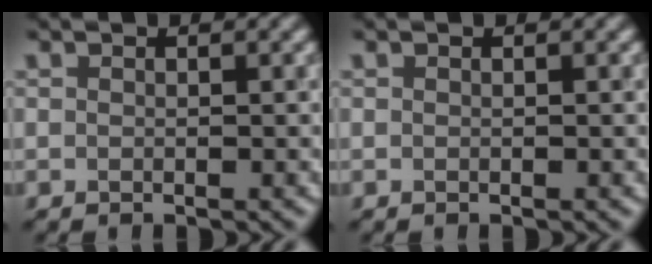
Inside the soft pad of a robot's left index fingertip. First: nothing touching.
{"total": 0.0}